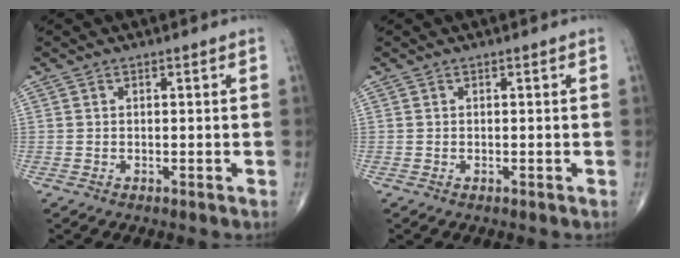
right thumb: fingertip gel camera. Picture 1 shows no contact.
{"total": 0.0}